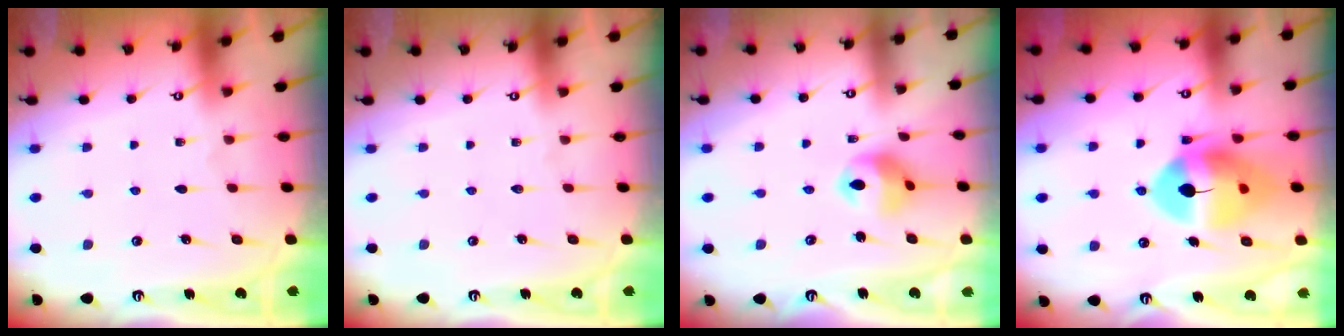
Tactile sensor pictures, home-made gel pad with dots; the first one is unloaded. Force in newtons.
{"total": 0.0}
{"total": 9.9, "press": 9.8, "slide": 1.2}
{"total": 14.6, "press": 14.4, "slide": 1.8}